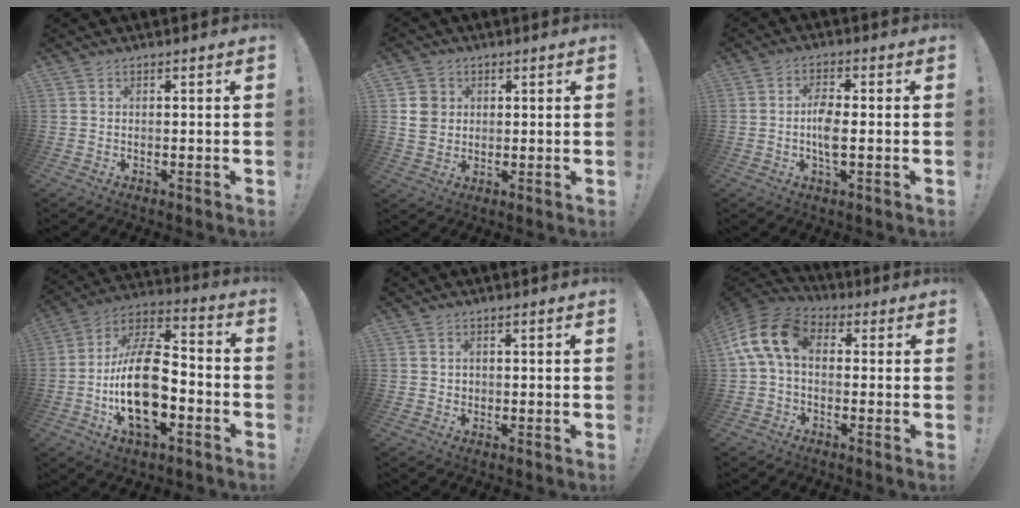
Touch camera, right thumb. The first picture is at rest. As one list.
[{"total": 6.2, "force": [1.8, 5.7, 1.9], "torque": [-0.023, -0.005, 0.034]}, {"total": 5.9, "force": [-0.5, 2.1, 5.5], "torque": [-0.111, -0.001, -0.010]}, {"total": 22.3, "force": [-5.0, 11.8, 18.3], "torque": [-0.342, 0.025, -0.082]}, {"total": 1.5, "force": [0.3, 1.5, 0.3], "torque": [-0.004, 0.000, 0.004]}, {"total": 13.1, "force": [2.1, 8.0, 10.2], "torque": [-0.206, 0.017, 0.043]}]